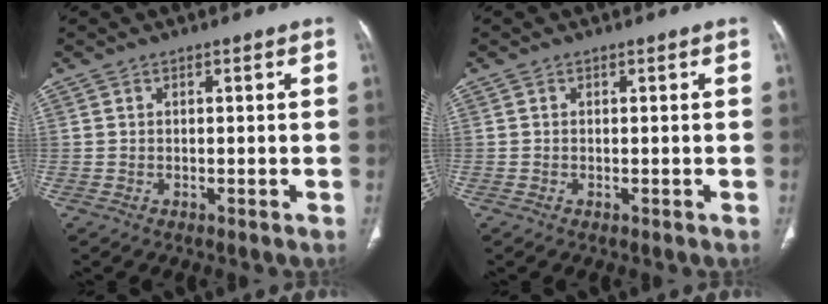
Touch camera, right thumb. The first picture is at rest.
{"total": 0.0}